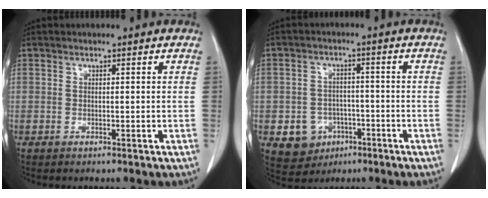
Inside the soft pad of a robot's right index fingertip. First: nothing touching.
{"total": 6.6, "force": [-2.6, 5.8, 1.8], "torque": [-0.036, 0.005, -0.028]}